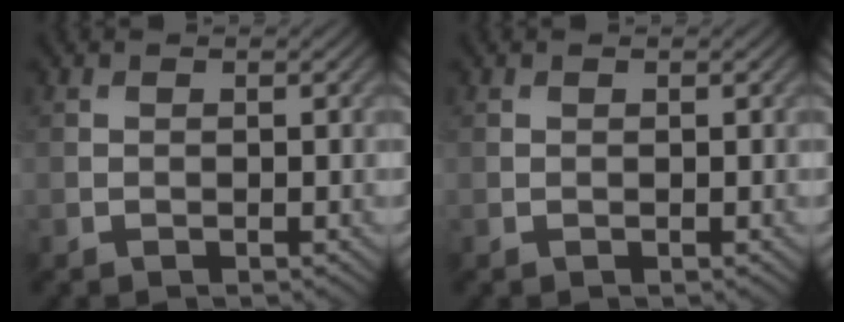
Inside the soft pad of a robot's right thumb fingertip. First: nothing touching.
{"total": 0.0}